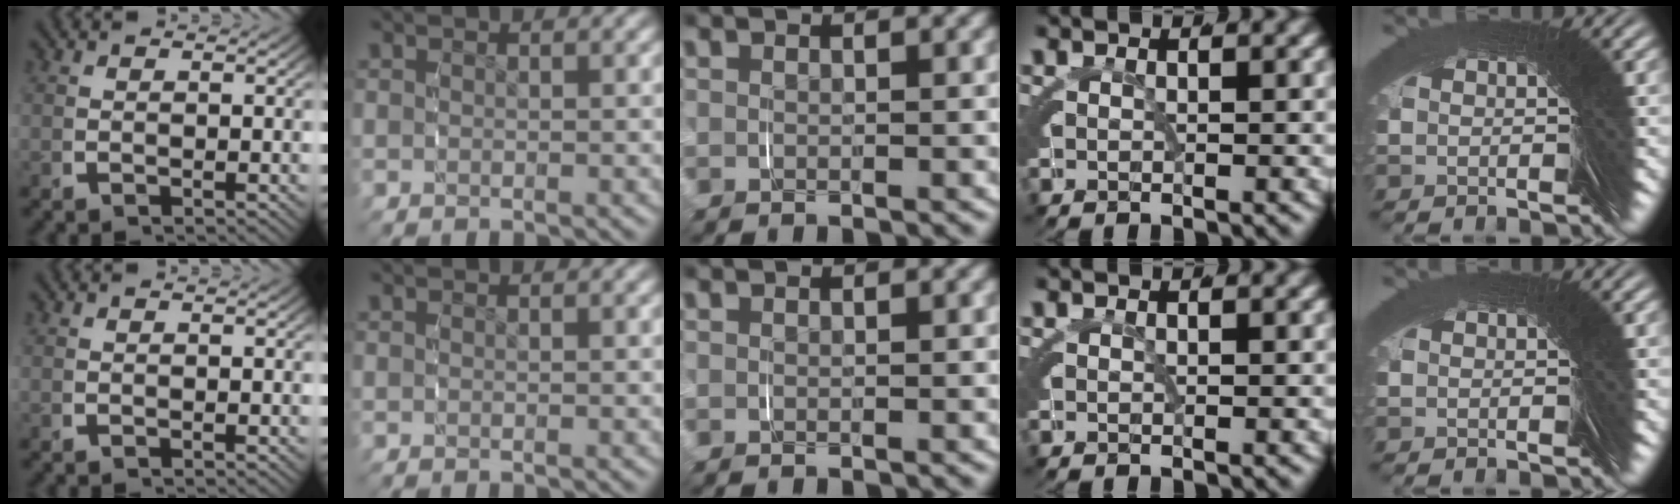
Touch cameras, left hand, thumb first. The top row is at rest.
{}